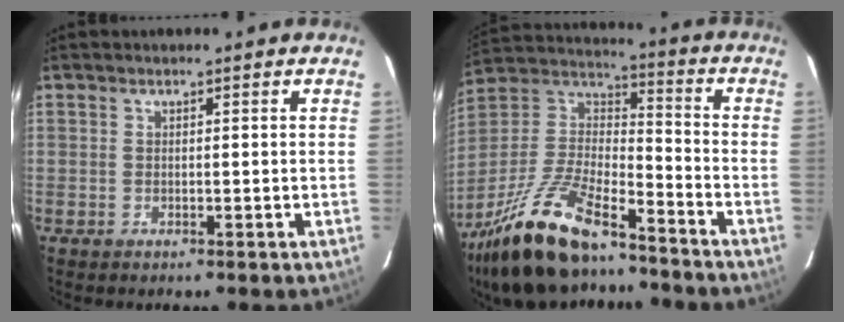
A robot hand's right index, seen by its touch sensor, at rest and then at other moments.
{"total": 19.9, "force": [-14.7, 5.6, 12.2], "torque": [-0.271, -0.012, -0.274]}